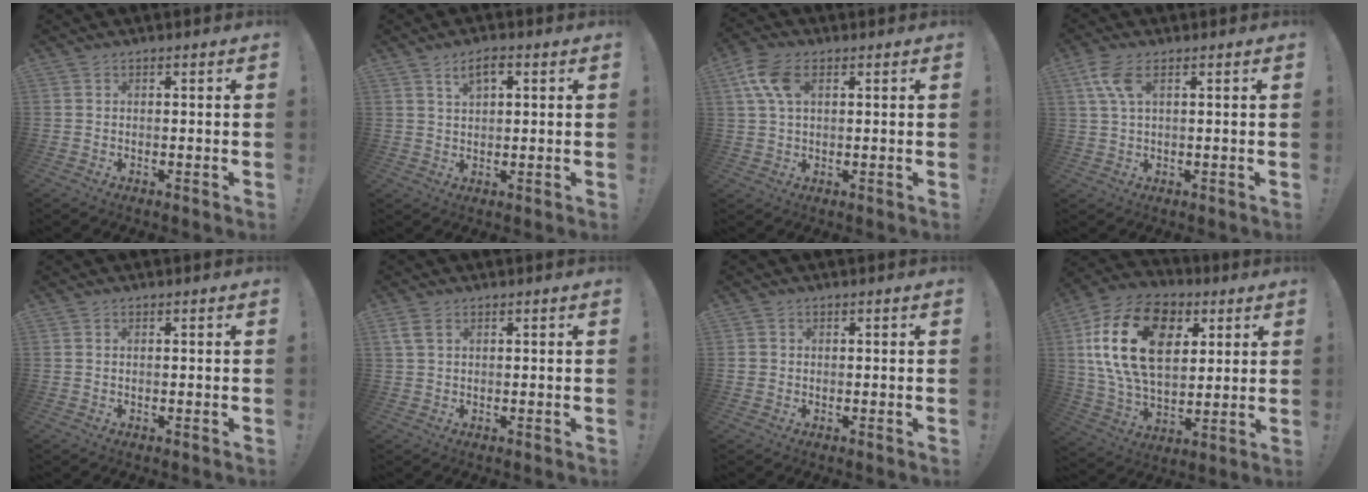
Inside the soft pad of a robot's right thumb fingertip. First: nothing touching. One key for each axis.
{"total": 4.7, "fx": 2.2, "fy": 2.3, "fz": 3.5, "tx": -0.053, "ty": -0.001, "tz": 0.036}
{"total": 8.9, "fx": 3.1, "fy": 5.2, "fz": 6.6, "tx": -0.137, "ty": 0.005, "tz": 0.061}
{"total": 6.2, "fx": 2.5, "fy": 2.5, "fz": 5.1, "tx": -0.105, "ty": 0.005, "tz": 0.050}
{"total": 0.0}
{"total": 3.3, "fx": 1.5, "fy": 1.7, "fz": 2.5, "tx": -0.052, "ty": 0.005, "tz": 0.029}
{"total": 1.2, "fx": 0.0, "fy": 1.2, "fz": 0.1, "tx": -0.006, "ty": 0.005, "tz": 0.003}
{"total": 23.9, "fx": 7.3, "fy": 15.6, "fz": 16.5, "tx": -0.307, "ty": -0.021, "tz": 0.129}